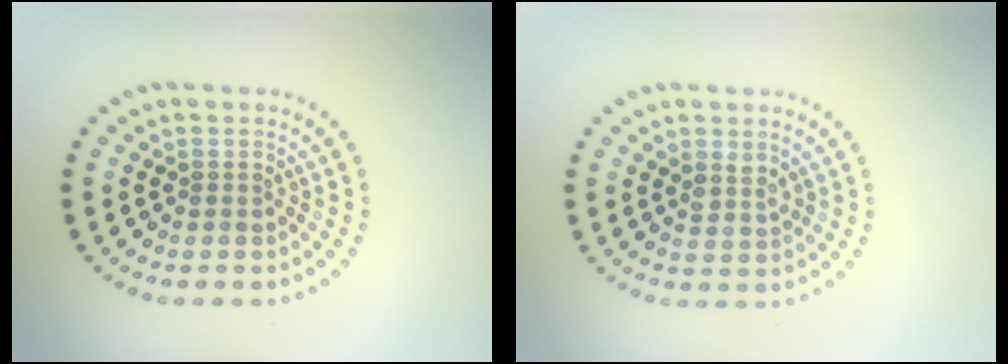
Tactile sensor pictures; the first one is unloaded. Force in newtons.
{"total": 1.4, "press": 1.2, "slide": 0.7}